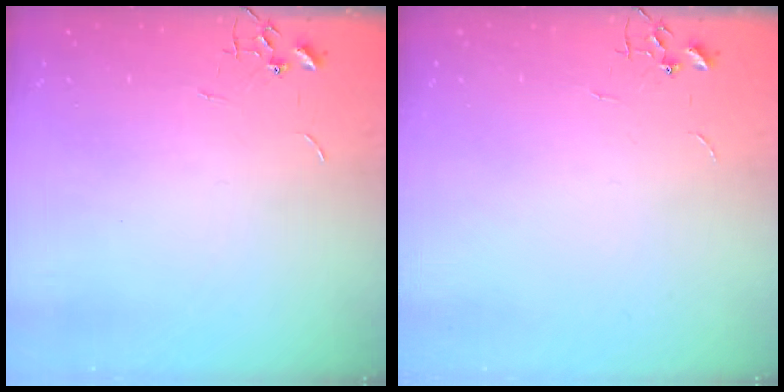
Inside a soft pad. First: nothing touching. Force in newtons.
{"total": 0.0}